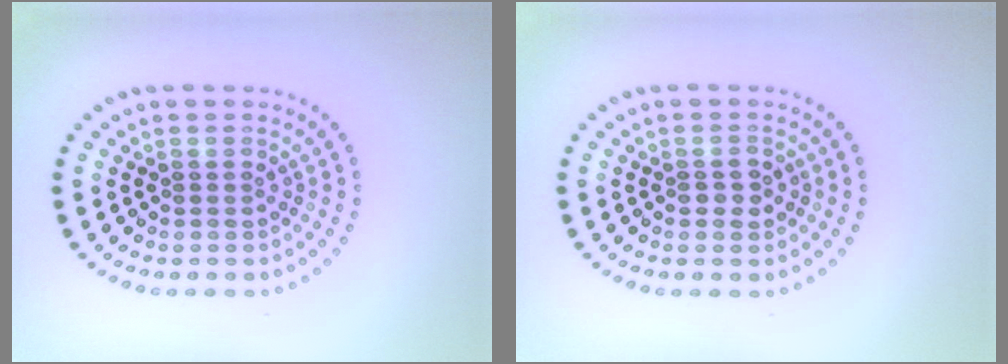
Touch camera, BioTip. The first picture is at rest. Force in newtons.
{"total": 1.2, "press": 1.2, "slide": 0.1}